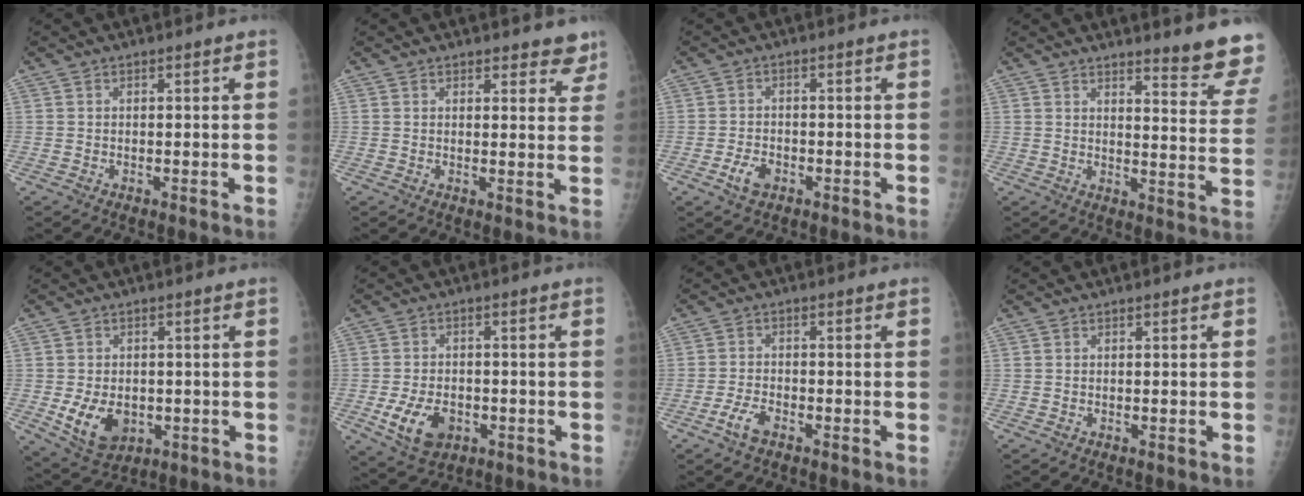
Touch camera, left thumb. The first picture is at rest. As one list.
[{"total": 4.9, "force": [4.3, 2.1, 1.0], "torque": [0.026, -0.025, 0.038]}, {"total": 3.7, "force": [-1.8, 2.4, 2.2], "torque": [-0.038, 0.008, -0.031]}, {"total": 11.5, "force": [10.6, 0.4, 4.4], "torque": [-0.033, -0.116, 0.114]}, {"total": 8.5, "force": [-1.7, 6.2, 5.6], "torque": [-0.079, -0.004, -0.011]}, {"total": 8.4, "force": [-2.8, 5.7, 5.5], "torque": [-0.090, 0.006, -0.040]}, {"total": 3.7, "force": [-2.2, 1.8, 2.4], "torque": [-0.050, 0.010, -0.042]}, {"total": 0.0}]